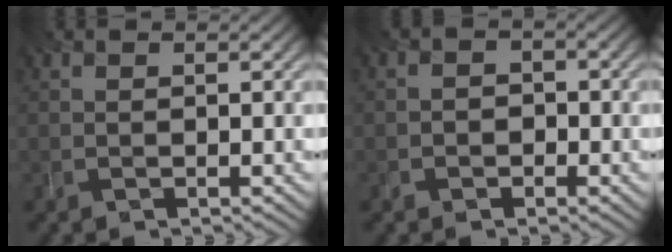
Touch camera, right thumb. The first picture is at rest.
{"total": 1.4, "force": [-0.7, 1.2, 0.2], "torque": [0.012, 0.001, -0.016]}